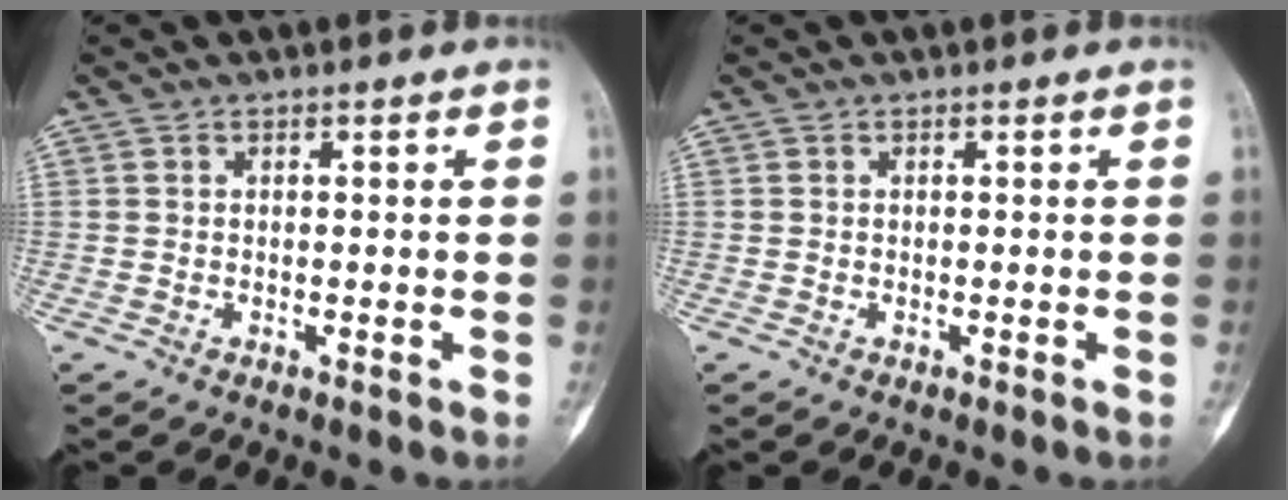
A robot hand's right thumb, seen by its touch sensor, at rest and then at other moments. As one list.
[{"total": 0.0}]